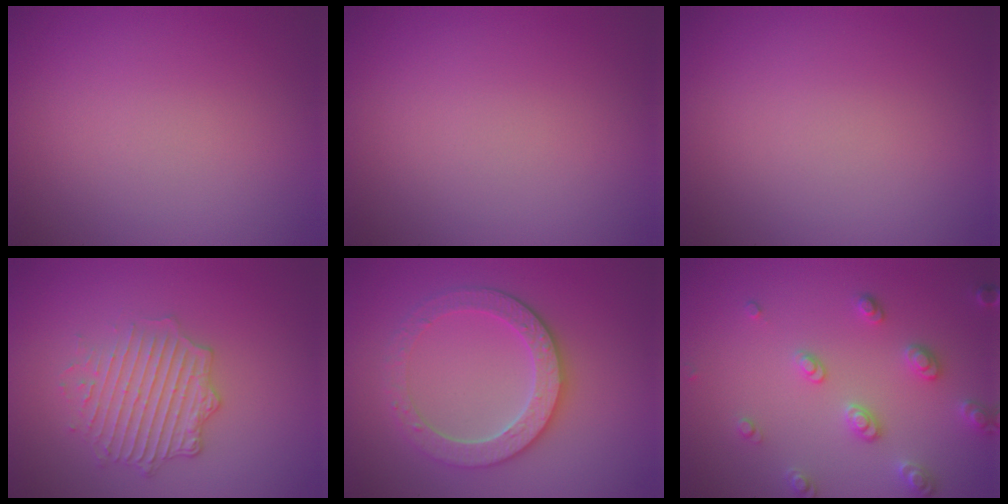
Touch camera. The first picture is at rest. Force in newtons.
{"total": 0.0}
{"total": 0.0}
{"total": 3.7, "press": 3.2, "slide": 1.7}
{"total": 4.2, "press": 3.8, "slide": 1.8}
{"total": 2.9, "press": 2.9, "slide": 0.5}